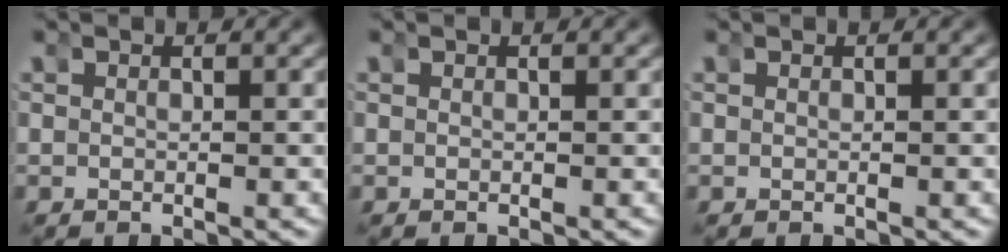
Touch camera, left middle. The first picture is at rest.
{"total": 0.0}
{"total": 0.0}